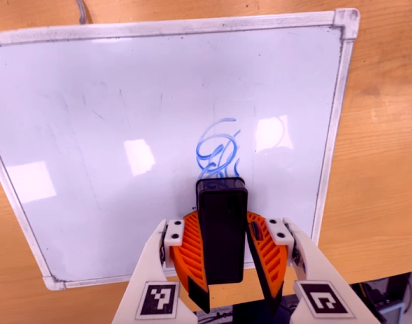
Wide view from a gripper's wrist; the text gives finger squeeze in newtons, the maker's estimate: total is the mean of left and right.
{"total": 9.0, "left": 9.2, "right": 8.7}